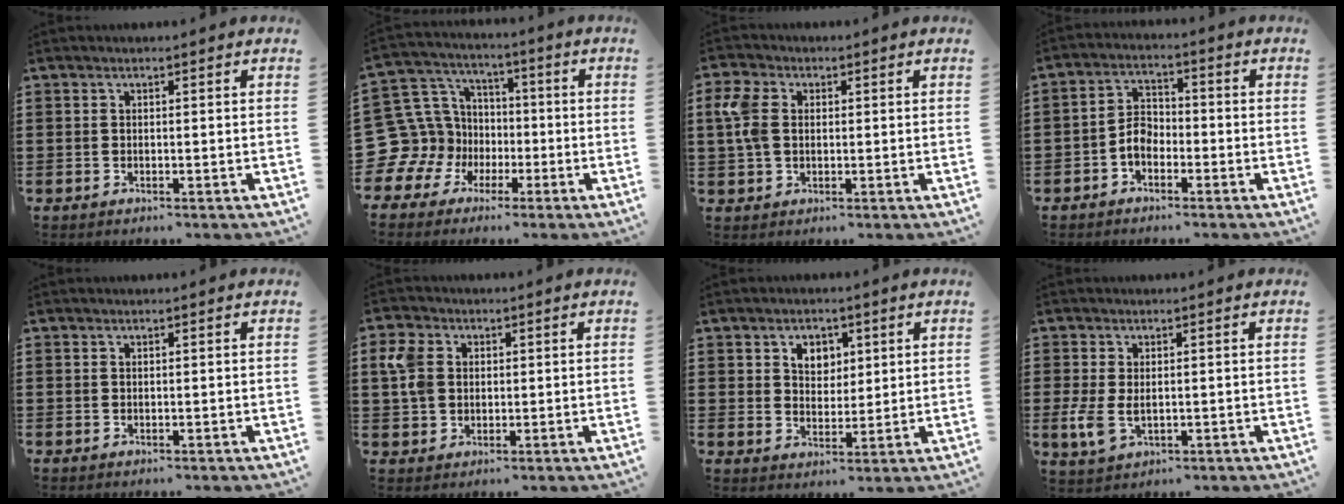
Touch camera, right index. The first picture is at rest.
{"total": 11.3, "force": [-2.7, 10.9, 1.6], "torque": [-0.116, -0.005, -0.040]}
{"total": 5.1, "force": [1.1, 3.5, 3.6], "torque": [-0.102, 0.006, 0.011]}
{"total": 3.9, "force": [-1.8, 2.5, 2.4], "torque": [-0.061, 0.004, -0.041]}
{"total": 0.0}
{"total": 5.4, "force": [1.3, 4.3, 2.9], "torque": [-0.085, 0.011, 0.021]}
{"total": 3.9, "force": [1.9, 3.0, 1.6], "torque": [-0.036, 0.008, 0.031]}
{"total": 3.6, "force": [-0.2, 2.1, 3.0], "torque": [-0.078, -0.005, -0.008]}